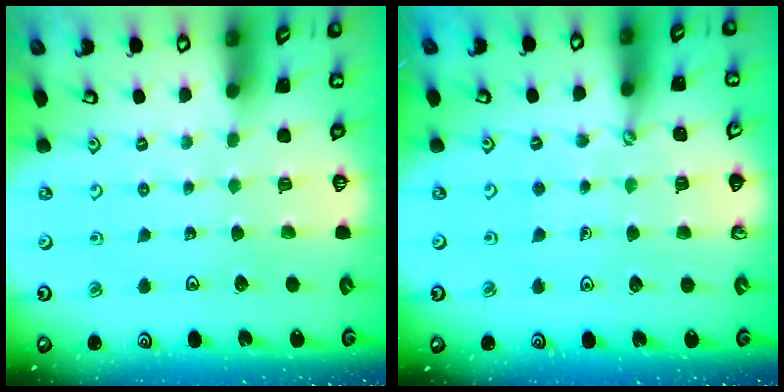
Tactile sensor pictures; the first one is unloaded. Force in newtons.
{"total": 1.6, "press": 1.6, "slide": 0.5}